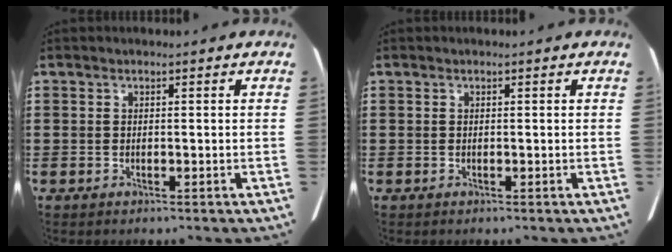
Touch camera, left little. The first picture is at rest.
{"total": 0.0}